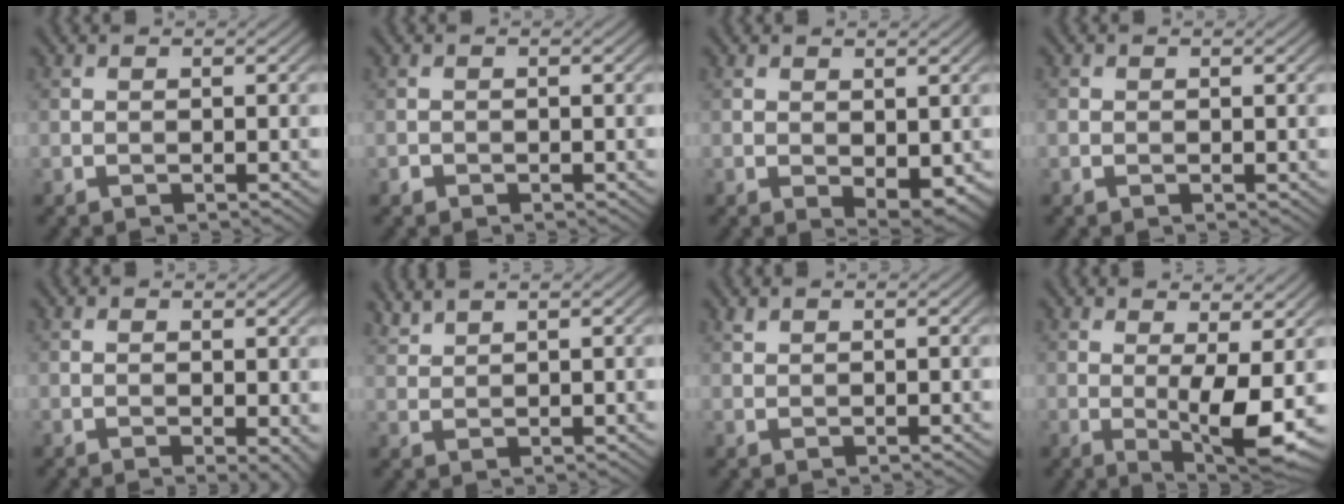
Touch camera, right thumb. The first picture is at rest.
{"total": 0.6, "force": [-0.4, 0.5, 0.0], "torque": [0.001, -0.004, -0.008]}
{"total": 2.8, "force": [0.0, 1.5, 2.4], "torque": [-0.038, -0.008, 0.005]}
{"total": 0.6, "force": [-0.1, 0.6, 0.2], "torque": [-0.007, -0.001, -0.004]}
{"total": 2.4, "force": [0.0, 0.4, 2.3], "torque": [-0.031, -0.004, 0.000]}
{"total": 2.2, "force": [2.1, 0.2, 0.8], "torque": [-0.021, 0.006, 0.046]}
{"total": 0.6, "force": [0.5, 0.1, 0.2], "torque": [-0.010, 0.002, 0.013]}
{"total": 6.6, "force": [0.2, 1.5, 6.5], "torque": [-0.110, -0.007, 0.005]}